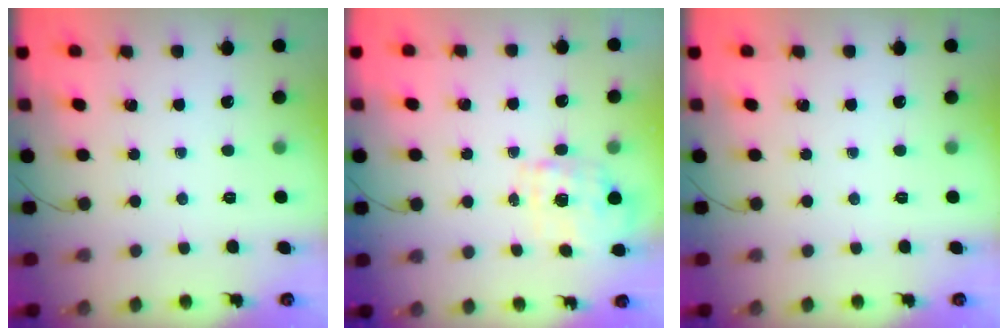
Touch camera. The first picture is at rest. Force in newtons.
{"total": 1.7, "press": 1.6, "slide": 0.5}
{"total": 0.0}